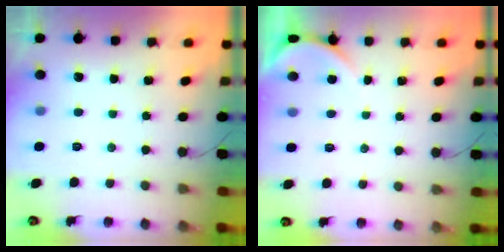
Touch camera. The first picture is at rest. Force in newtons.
{"total": 2.0, "press": 2.0, "slide": 0.2}